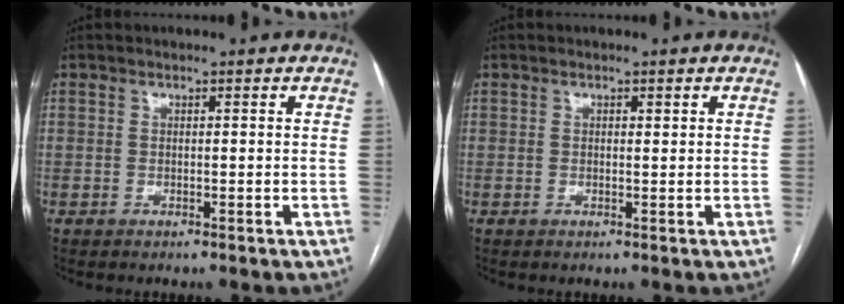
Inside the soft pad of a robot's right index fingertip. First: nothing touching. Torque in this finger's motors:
{"motor_torque": [-0.25, 0.29, -0.02, 0.00]}